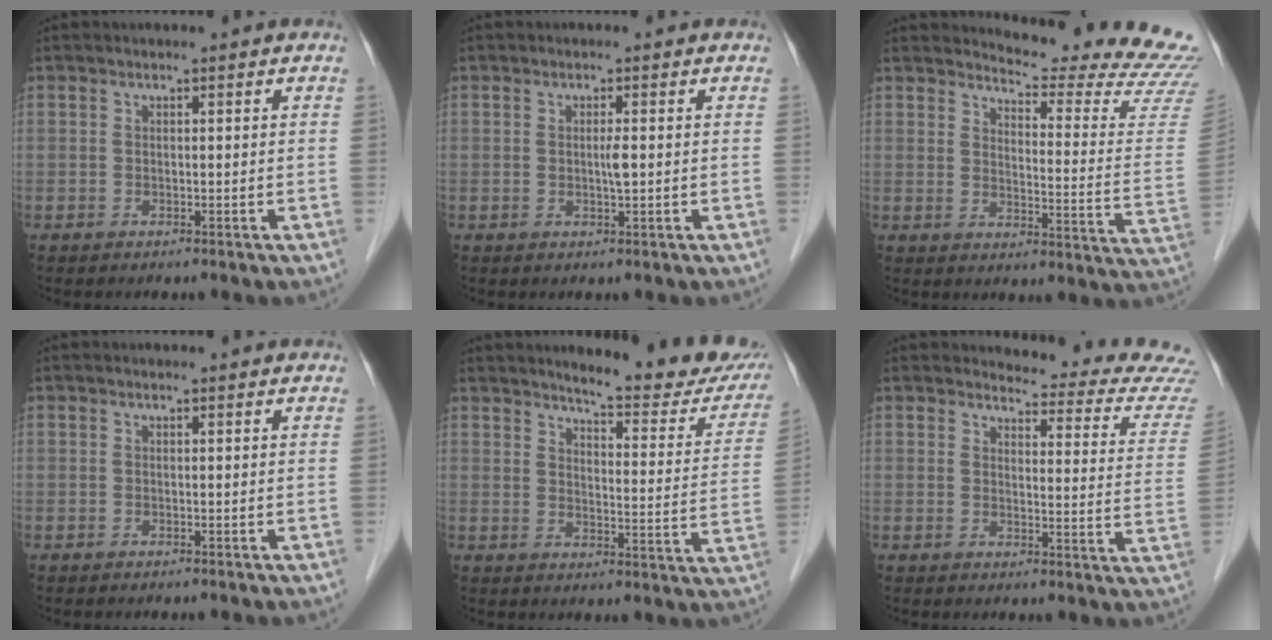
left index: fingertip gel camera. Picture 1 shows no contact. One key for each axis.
{"total": 1.5, "fx": 0.1, "fy": 0.1, "fz": 1.5, "tx": -0.028, "ty": 0.000, "tz": 0.001}
{"total": 19.7, "fx": 19.2, "fy": 0.1, "fz": 4.3, "tx": -0.060, "ty": -0.151, "tz": 0.211}
{"total": 1.0, "fx": 0.9, "fy": 0.2, "fz": 0.2, "tx": -0.011, "ty": 0.008, "tz": 0.010}
{"total": 17.1, "fx": 15.5, "fy": 2.4, "fz": 6.8, "tx": -0.071, "ty": -0.060, "tz": 0.173}
{"total": 14.3, "fx": 14.2, "fy": -0.1, "fz": 1.6, "tx": -0.001, "ty": -0.104, "tz": 0.135}